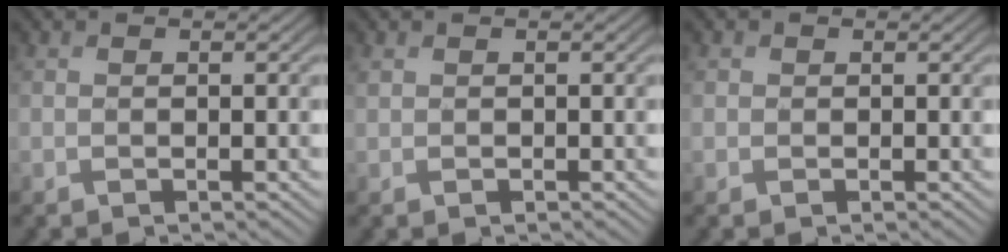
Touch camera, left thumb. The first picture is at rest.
{"total": 0.5, "force": [0.3, 0.4, 0.2], "torque": [-0.007, 0.000, 0.009]}
{"total": 0.9, "force": [0.2, 0.9, 0.0], "torque": [0.002, -0.001, -0.002]}